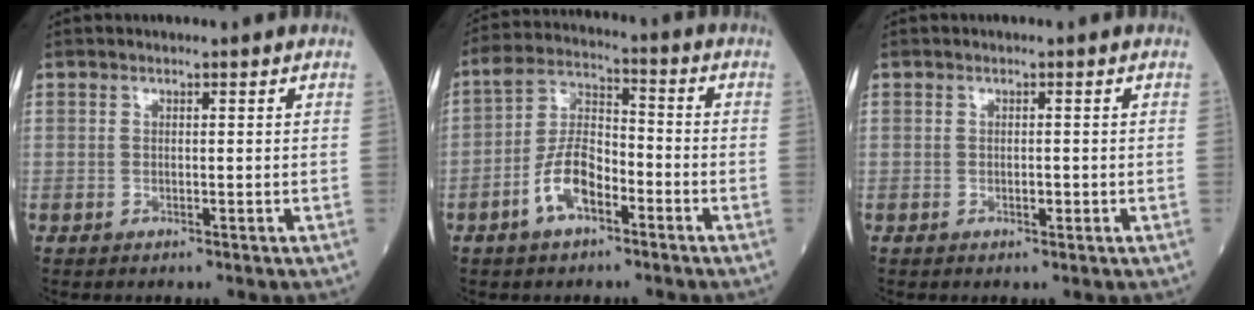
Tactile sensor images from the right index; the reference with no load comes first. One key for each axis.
{"total": 8.3, "fx": -3.9, "fy": 3.6, "fz": 6.4, "tx": -0.133, "ty": 0.013, "tz": -0.076}
{"total": 1.1, "fx": -0.3, "fy": 0.5, "fz": 1.0, "tx": -0.017, "ty": 0.000, "tz": -0.004}